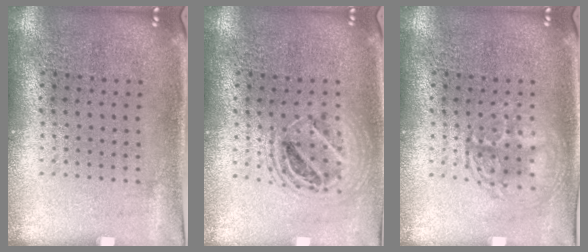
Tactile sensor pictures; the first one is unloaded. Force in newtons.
{"total": 1.4, "press": 1.2, "slide": 0.7}
{"total": 1.3, "press": 1.3, "slide": 0.2}